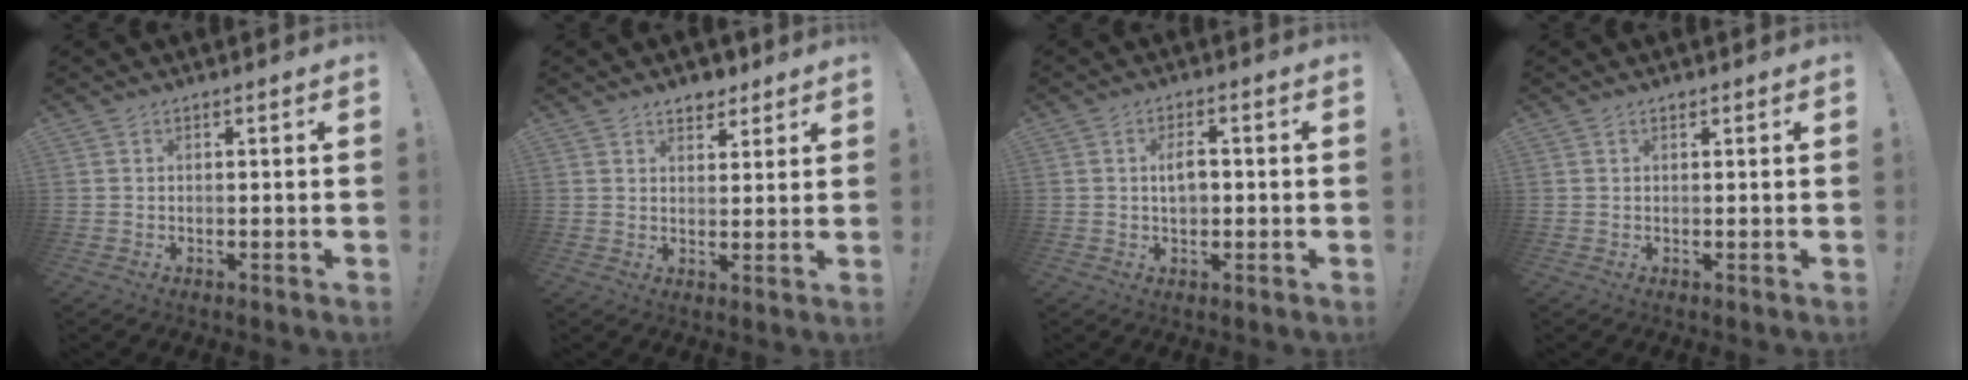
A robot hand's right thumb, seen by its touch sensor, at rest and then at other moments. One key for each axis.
{"total": 4.9, "fx": 3.7, "fy": 2.9, "fz": 1.0, "tx": 0.005, "ty": -0.024, "tz": 0.066}
{"total": 4.5, "fx": 0.3, "fy": 2.6, "fz": 3.7, "tx": -0.047, "ty": 0.003, "tz": 0.000}
{"total": 0.5, "fx": 0.4, "fy": 0.3, "fz": 0.0, "tx": 0.007, "ty": -0.003, "tz": 0.008}